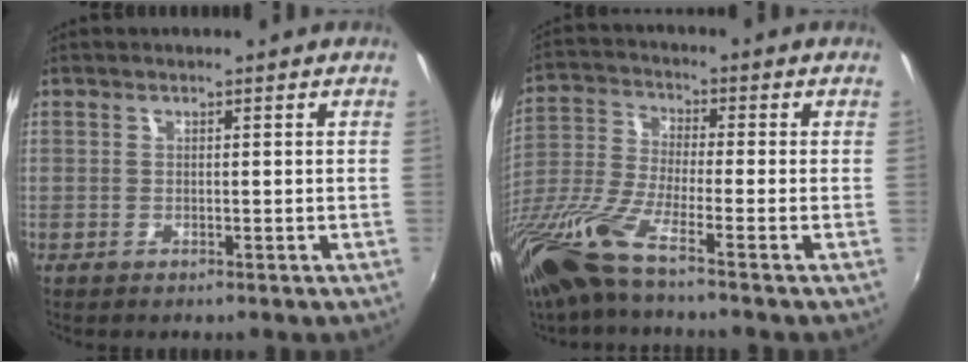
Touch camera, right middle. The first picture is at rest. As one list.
[{"total": 13.4, "force": [-9.6, 0.6, 9.3], "torque": [-0.204, -0.031, -0.196]}]